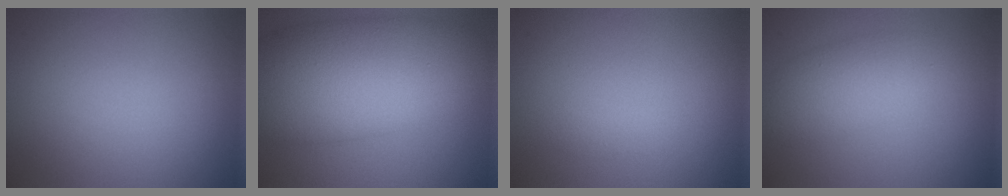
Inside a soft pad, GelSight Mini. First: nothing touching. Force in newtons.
{"total": 11.8, "press": 11.8, "slide": 0.2}
{"total": 0.6, "press": 0.6, "slide": 0.0}
{"total": 3.8, "press": 3.8, "slide": 0.1}